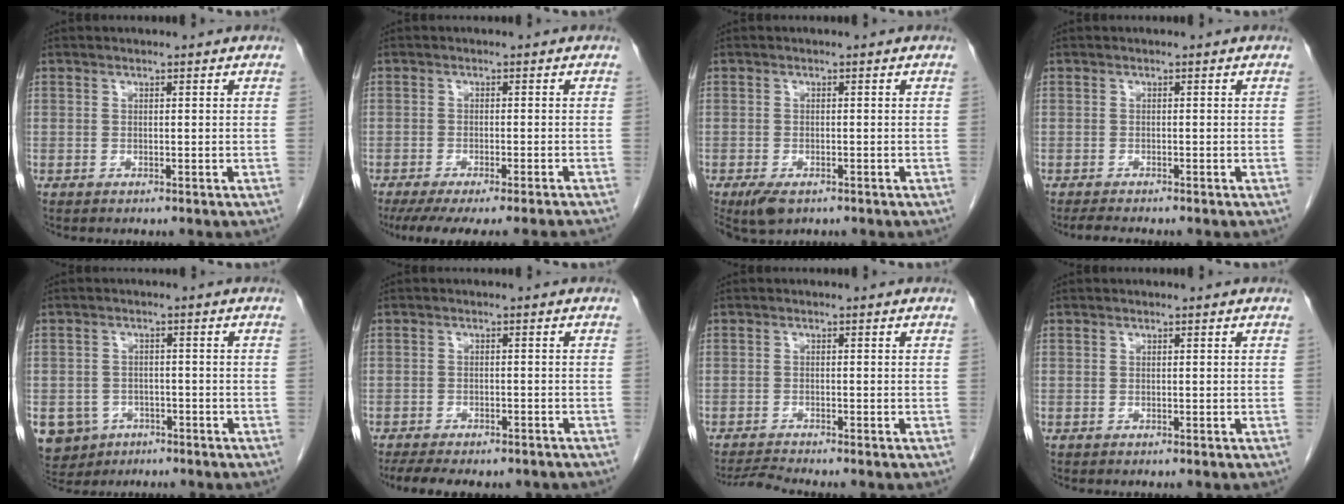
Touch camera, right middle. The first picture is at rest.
{"total": 13.9, "force": [-12.6, 0.3, 6.0], "torque": [-0.077, -0.029, -0.164]}
{"total": 3.7, "force": [-2.2, 1.6, 2.4], "torque": [-0.048, -0.007, -0.033]}
{"total": 2.2, "force": [-2.0, 0.0, 0.9], "torque": [-0.022, -0.009, -0.031]}
{"total": 7.6, "force": [-4.2, 6.1, 1.4], "torque": [-0.037, 0.004, -0.060]}
{"total": 11.5, "force": [-9.4, 4.0, 5.3], "torque": [-0.094, -0.002, -0.118]}
{"total": 2.5, "force": [-2.2, -1.1, 0.2], "torque": [-0.017, -0.019, -0.042]}
{"total": 0.0}